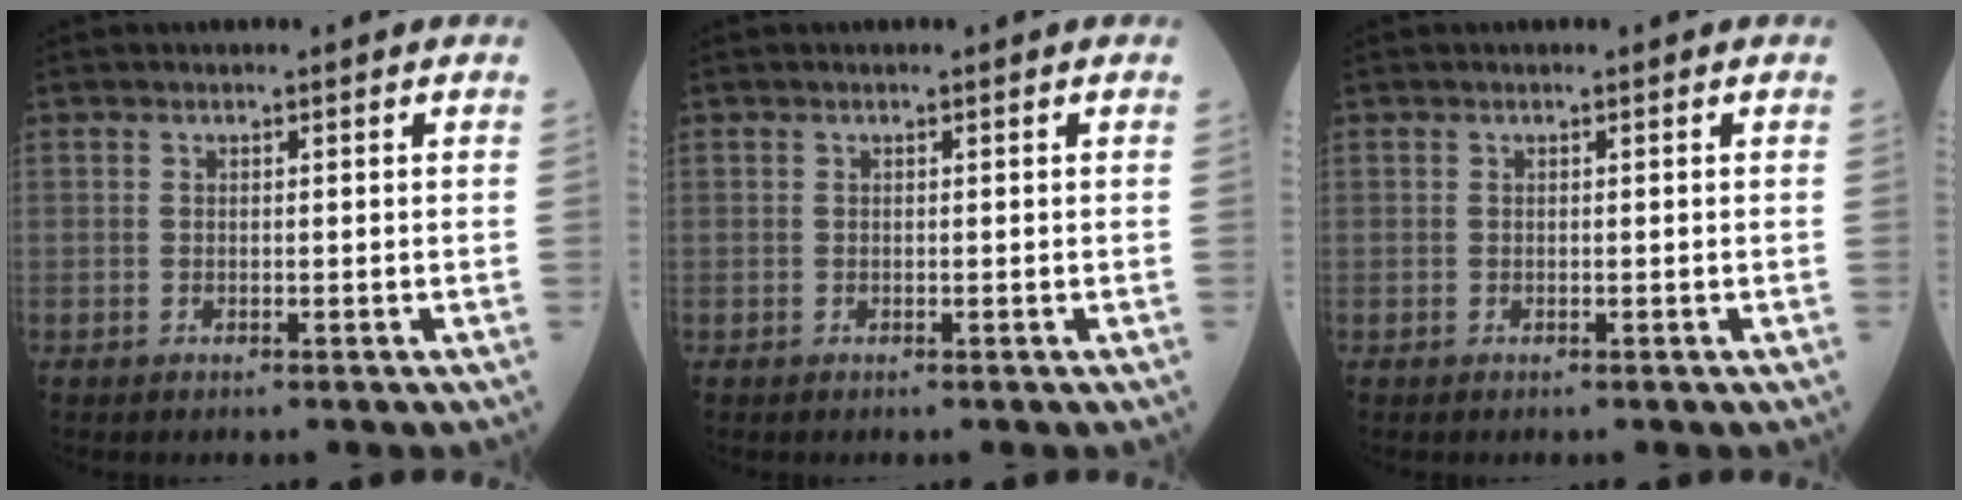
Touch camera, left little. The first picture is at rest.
{"total": 0.0}
{"total": 0.0}